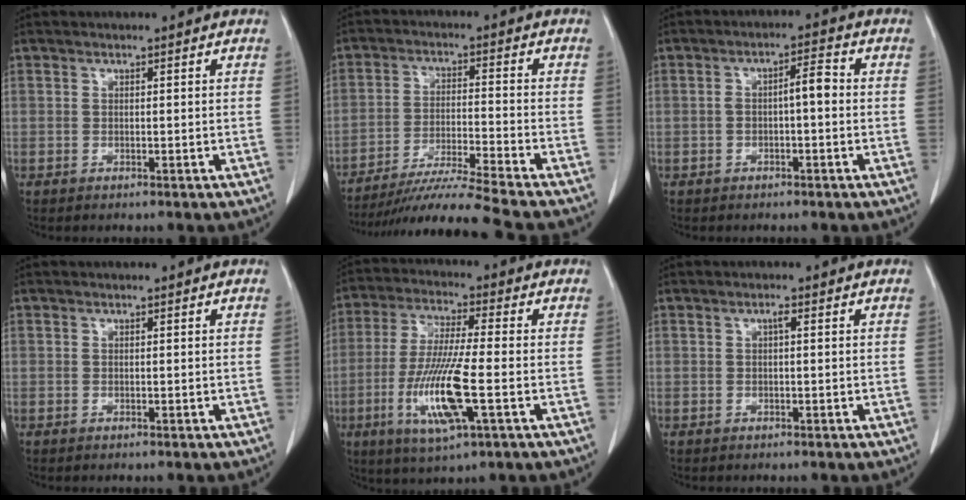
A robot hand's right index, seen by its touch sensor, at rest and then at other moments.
{"total": 13.1, "force": [-11.6, -2.7, 5.4], "torque": [-0.083, -0.023, -0.196]}
{"total": 3.9, "force": [-0.3, 1.0, 3.7], "torque": [-0.063, 0.020, -0.004]}
{"total": 0.0}
{"total": 12.6, "force": [-3.6, 1.0, 12.0], "torque": [-0.246, -0.018, -0.068]}
{"total": 0.9, "force": [0.2, 0.1, 0.8], "torque": [-0.017, 0.003, 0.002]}